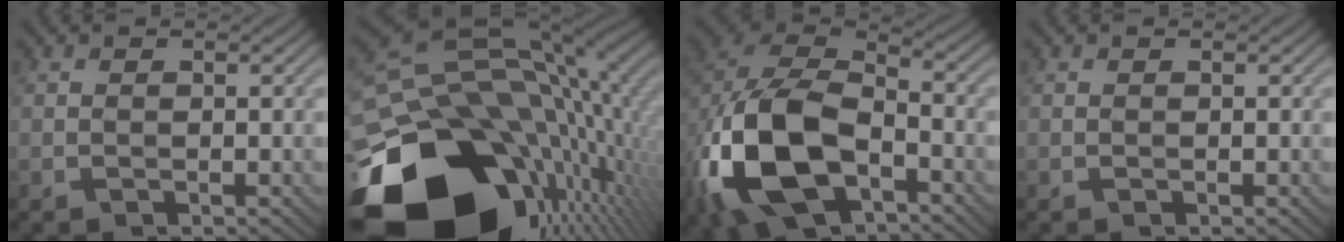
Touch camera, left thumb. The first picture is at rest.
{"total": 21.7, "force": [-7.5, 15.0, 13.9], "torque": [-0.313, -0.053, -0.095]}
{"total": 15.7, "force": [-5.5, 9.7, 11.1], "torque": [-0.277, -0.037, -0.098]}
{"total": 0.0}